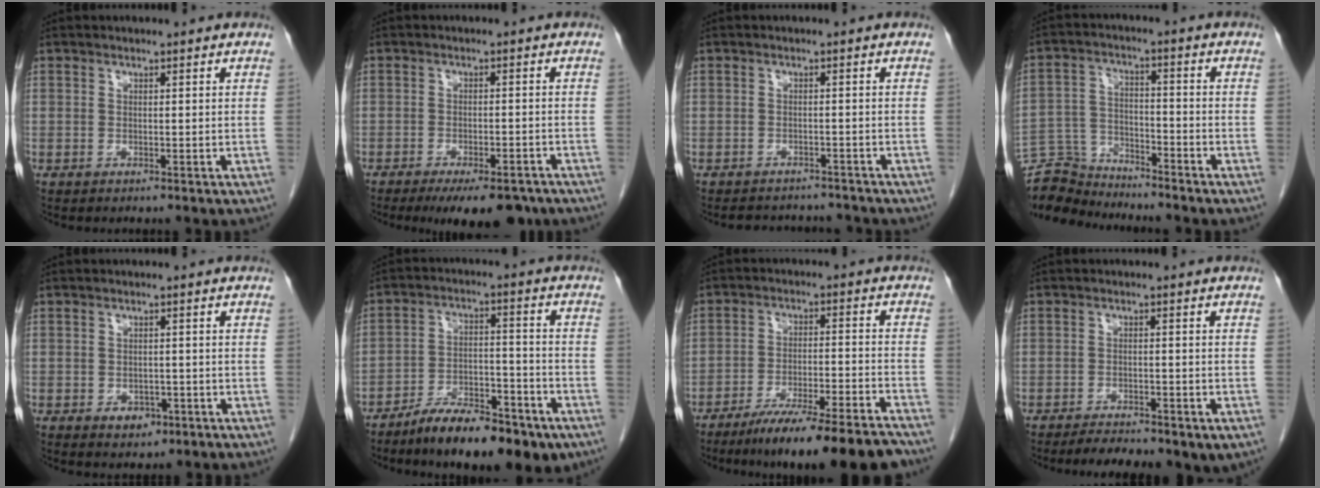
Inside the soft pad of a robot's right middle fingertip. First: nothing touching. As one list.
[{"total": 9.8, "force": [-7.6, 3.1, 5.4], "torque": [-0.065, -0.008, -0.107]}, {"total": 6.2, "force": [-5.9, 1.8, 0.8], "torque": [-0.008, 0.006, -0.073]}, {"total": 8.7, "force": [-8.6, 1.4, -0.2], "torque": [-0.001, 0.007, -0.164]}, {"total": 2.9, "force": [-1.3, 2.0, 1.5], "torque": [-0.014, 0.004, -0.008]}, {"total": 14.0, "force": [-9.8, 4.4, 8.9], "torque": [-0.128, 0.014, -0.158]}, {"total": 16.9, "force": [-14.0, 0.5, 9.5], "torque": [-0.114, -0.010, -0.217]}, {"total": 8.2, "force": [-5.9, 2.7, 5.1], "torque": [-0.071, 0.001, -0.083]}]